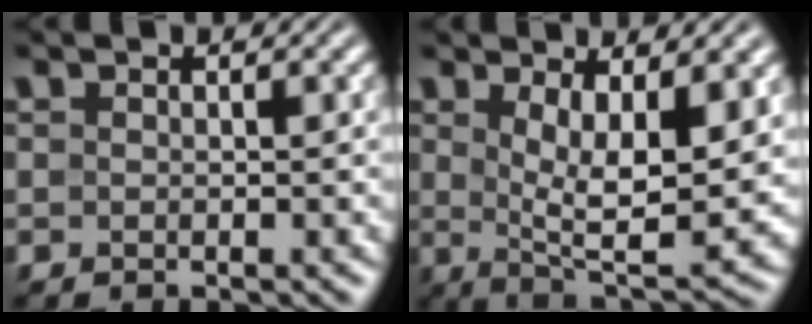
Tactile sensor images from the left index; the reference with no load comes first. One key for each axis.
{"total": 7.6, "fx": 1.7, "fy": 2.8, "fz": 6.8, "tx": -0.122, "ty": -0.018, "tz": 0.036}